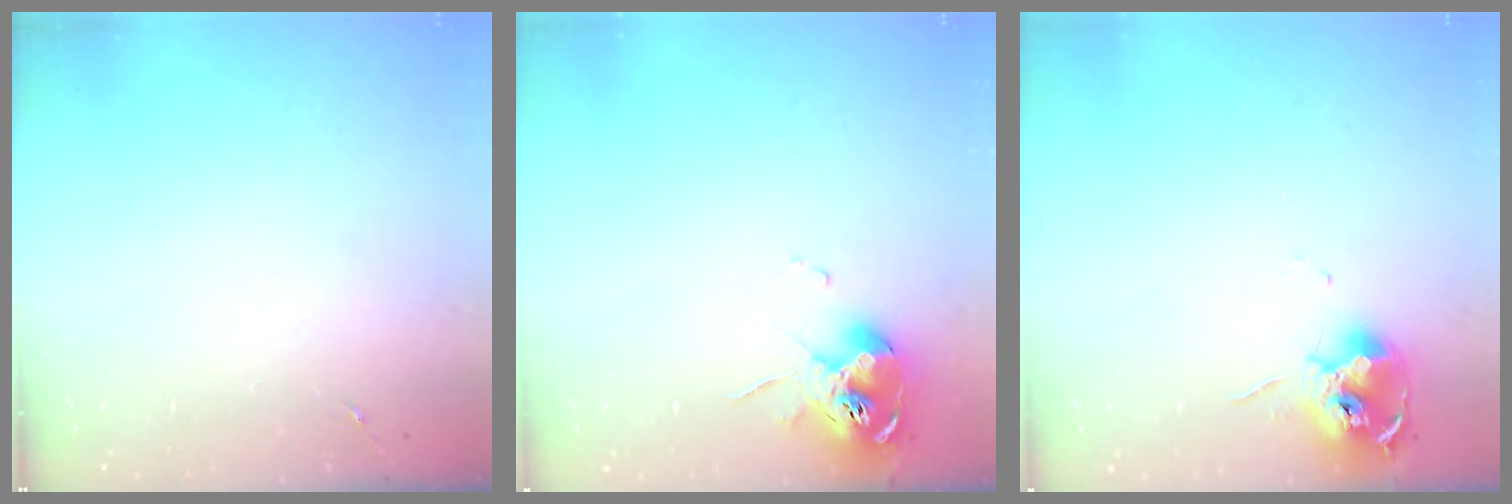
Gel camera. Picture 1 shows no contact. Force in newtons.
{"total": 10.5, "press": 10.4, "slide": 1.3}
{"total": 12.0, "press": 11.9, "slide": 1.3}